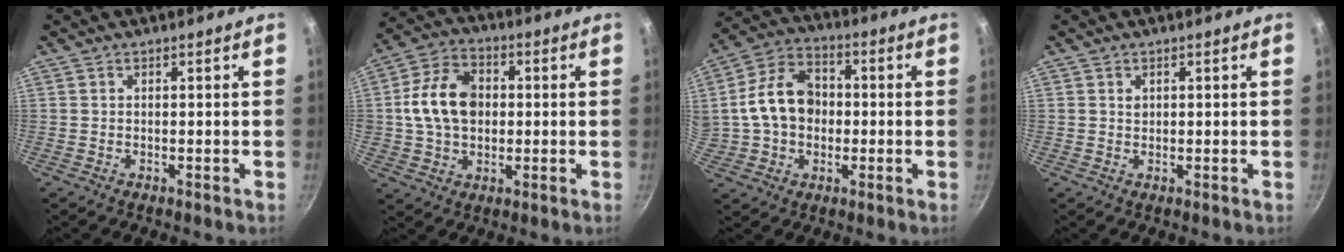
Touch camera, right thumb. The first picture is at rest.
{"total": 12.8, "force": [1.0, 9.5, 8.5], "torque": [-0.134, 0.016, 0.008]}
{"total": 12.7, "force": [0.2, 9.8, 8.1], "torque": [-0.122, 0.025, -0.004]}
{"total": 1.0, "force": [0.4, 0.8, 0.4], "torque": [-0.004, 0.000, 0.008]}